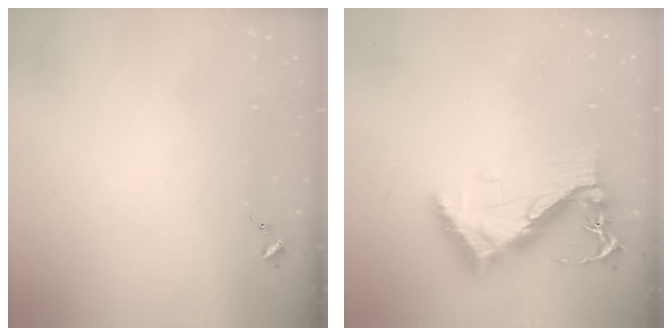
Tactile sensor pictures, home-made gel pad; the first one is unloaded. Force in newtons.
{"total": 11.4, "press": 11.3, "slide": 1.2}